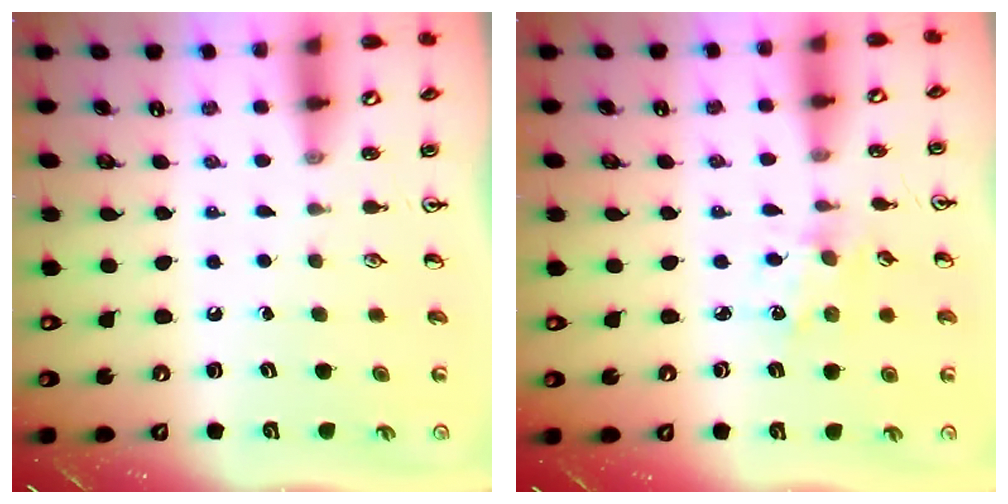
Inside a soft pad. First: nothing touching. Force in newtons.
{"total": 1.6, "press": 1.6, "slide": 0.0}